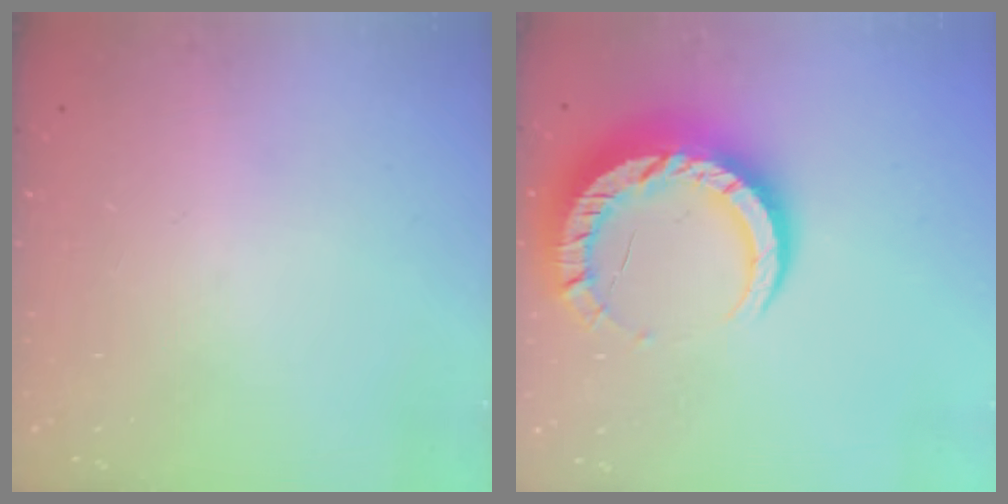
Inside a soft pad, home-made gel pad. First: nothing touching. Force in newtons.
{"total": 12.7, "press": 12.7, "slide": 0.8}